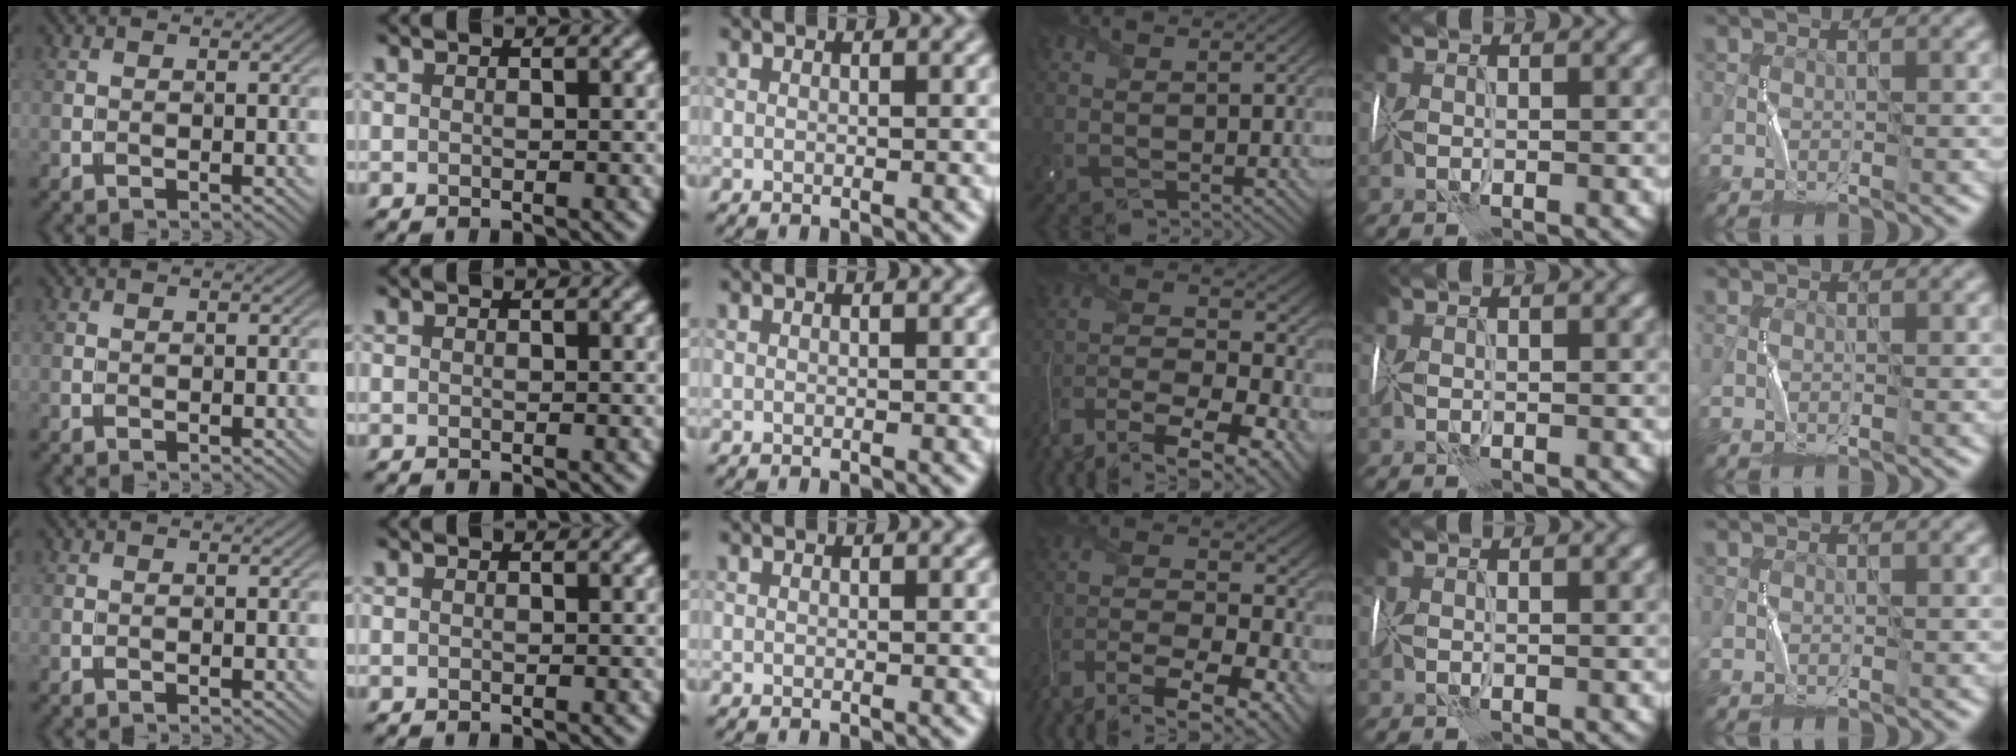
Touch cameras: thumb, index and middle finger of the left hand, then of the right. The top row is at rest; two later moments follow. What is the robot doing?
{"motion": "wrap", "object": "sponge"}